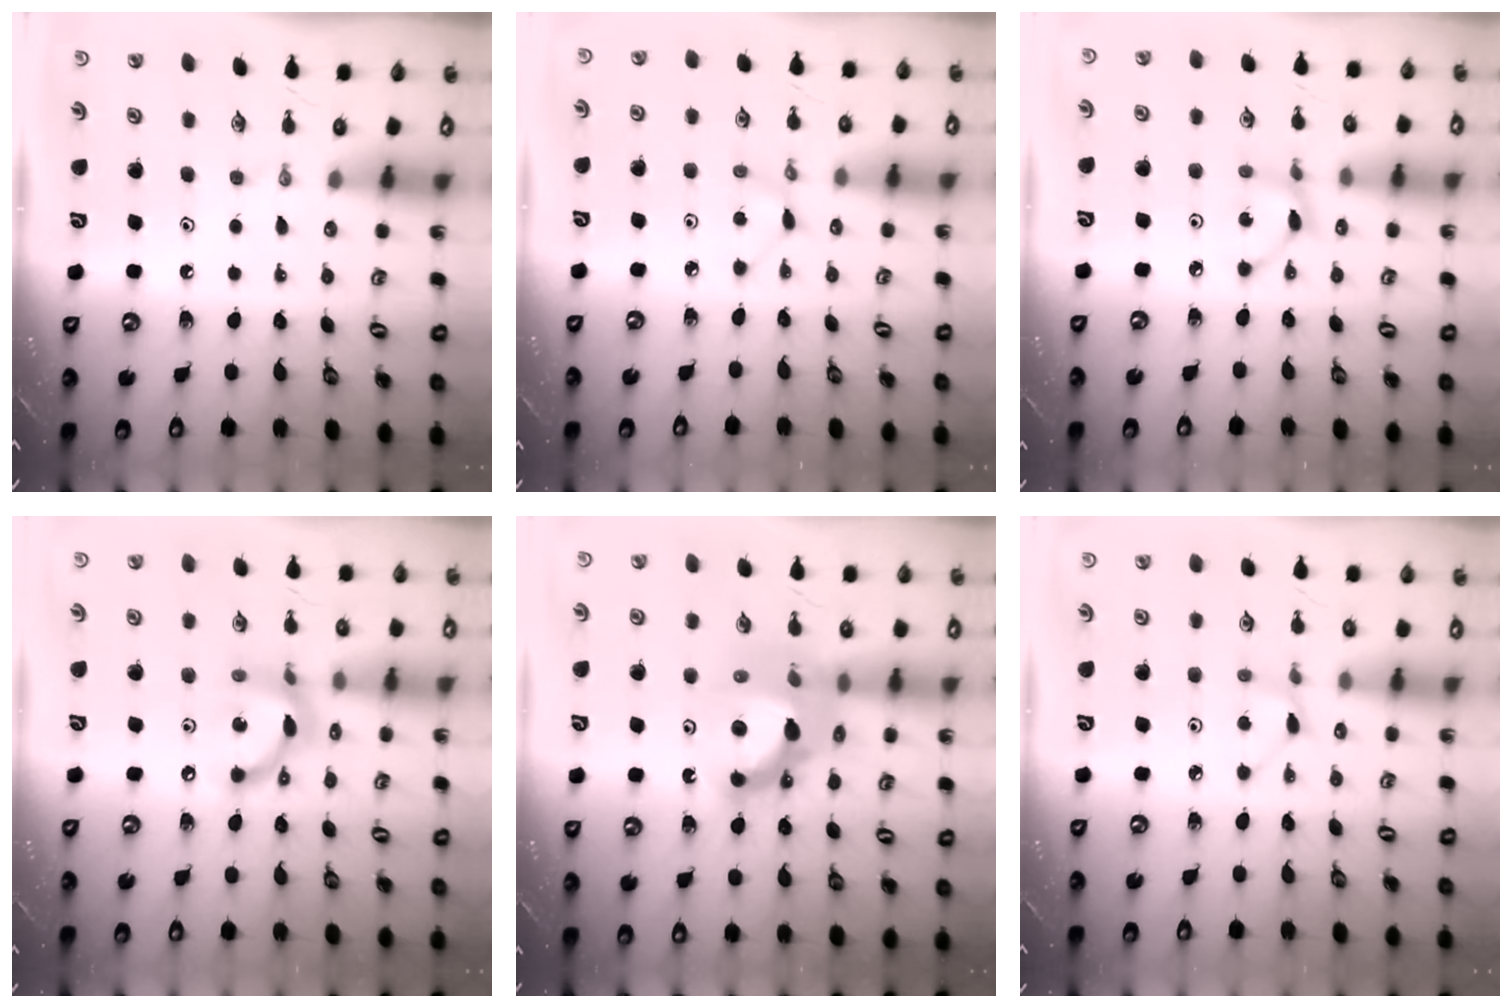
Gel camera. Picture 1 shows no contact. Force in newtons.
{"total": 2.1, "press": 2.1, "slide": 0.3}
{"total": 3.2, "press": 3.2, "slide": 0.2}
{"total": 12.4, "press": 12.4, "slide": 0.9}
{"total": 15.4, "press": 15.4, "slide": 1.2}
{"total": 3.0, "press": 3.0, "slide": 0.4}